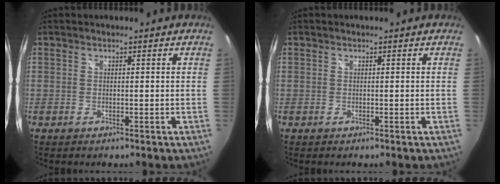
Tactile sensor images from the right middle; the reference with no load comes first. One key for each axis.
{"total": 0.0}